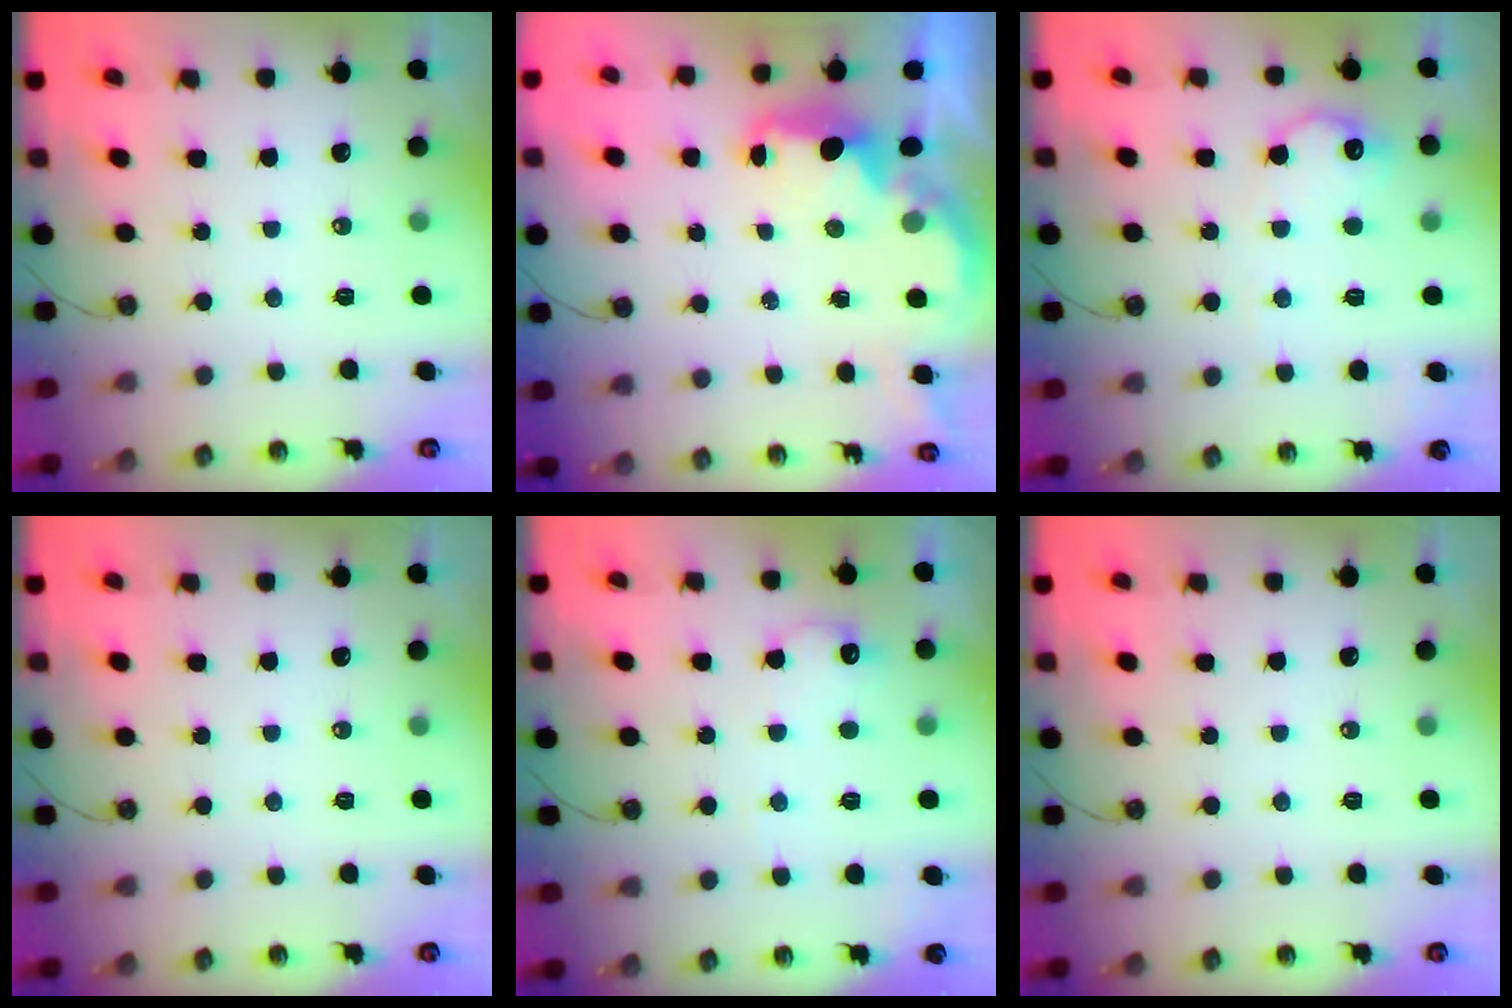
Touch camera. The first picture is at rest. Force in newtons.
{"total": 2.7, "press": 2.6, "slide": 0.6}
{"total": 12.4, "press": 12.4, "slide": 0.6}
{"total": 0.0}
{"total": 9.8, "press": 9.8, "slide": 0.5}
{"total": 0.0}